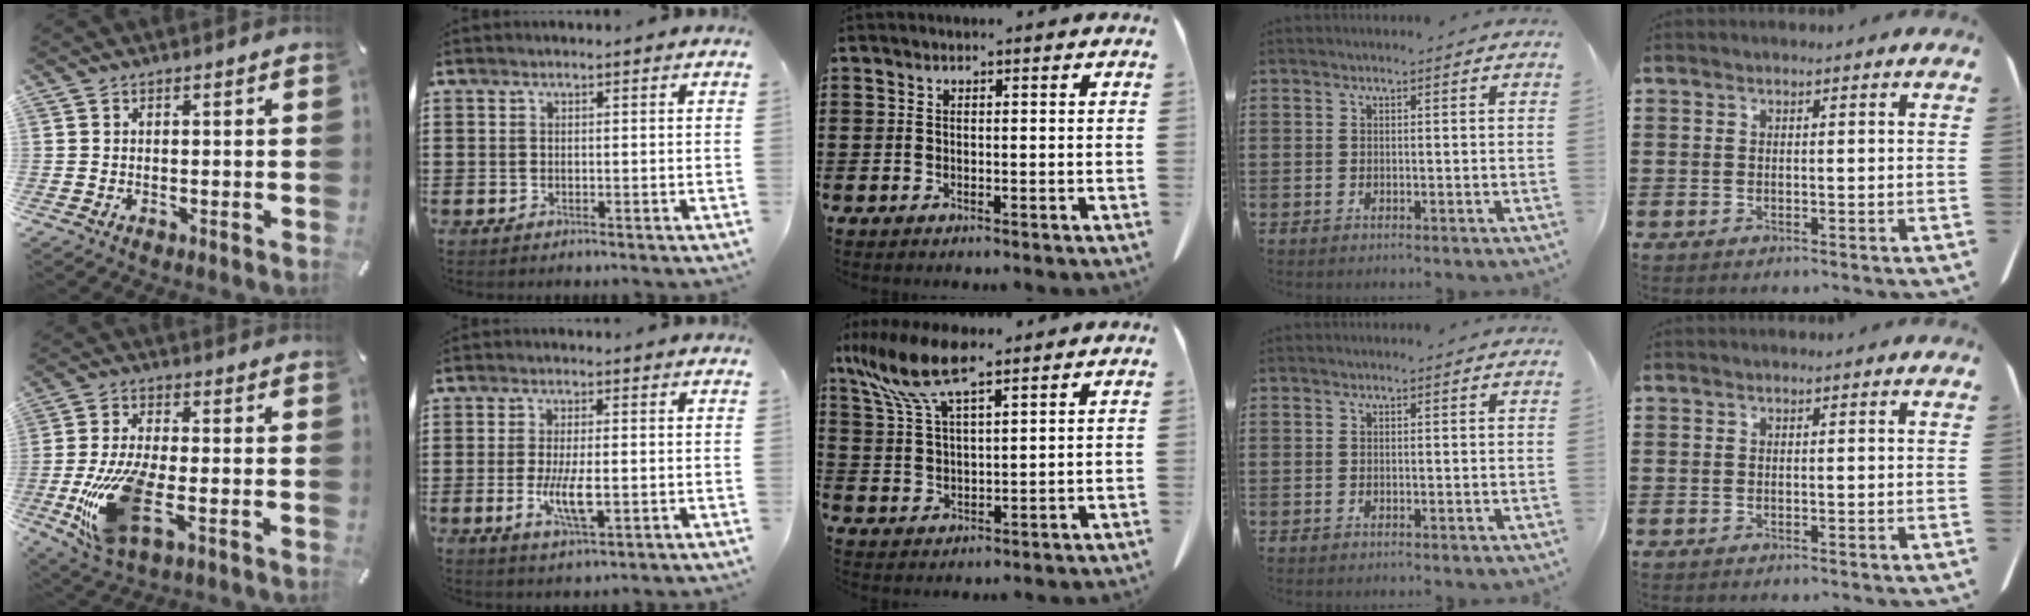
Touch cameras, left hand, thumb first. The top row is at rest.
{"thumb": {"total": 15.9, "force": [-4.5, 7.2, 13.5], "torque": [-0.282, -0.010, -0.067]}, "index": {"total": 6.5, "force": [-1.3, 1.9, 6.0], "torque": [-0.129, -0.012, -0.028]}, "middle": {"total": 9.9, "force": [6.7, 2.9, 6.7], "torque": [-0.160, -0.017, 0.118]}}